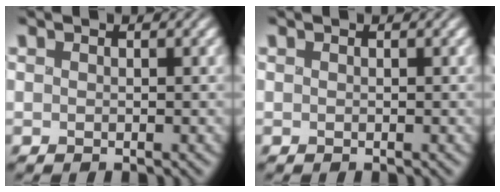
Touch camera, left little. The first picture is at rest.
{"total": 0.0}